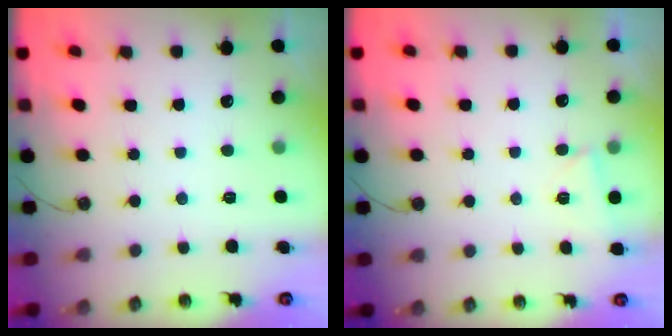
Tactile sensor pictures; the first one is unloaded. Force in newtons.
{"total": 2.7, "press": 2.4, "slide": 1.2}